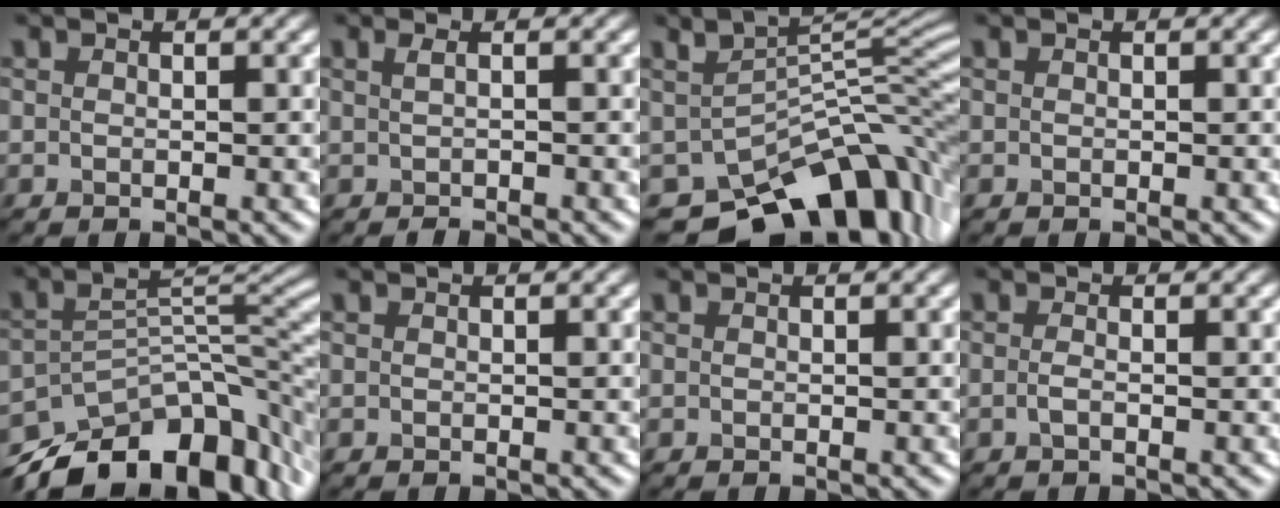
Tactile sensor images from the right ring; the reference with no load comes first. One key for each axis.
{"total": 1.3, "fx": -0.1, "fy": 0.5, "fz": 1.2, "tx": -0.013, "ty": 0.001, "tz": -0.004}
{"total": 11.2, "fx": -6.7, "fy": 5.5, "fz": 7.2, "tx": -0.098, "ty": -0.001, "tz": -0.102}
{"total": 0.0}
{"total": 12.1, "fx": -9.0, "fy": 5.3, "fz": 6.2, "tx": -0.092, "ty": 0.006, "tz": -0.159}
{"total": 0.0}
{"total": 0.0}
{"total": 0.9, "fx": -0.3, "fy": 0.2, "fz": 0.8, "tx": -0.018, "ty": -0.002, "tz": -0.009}